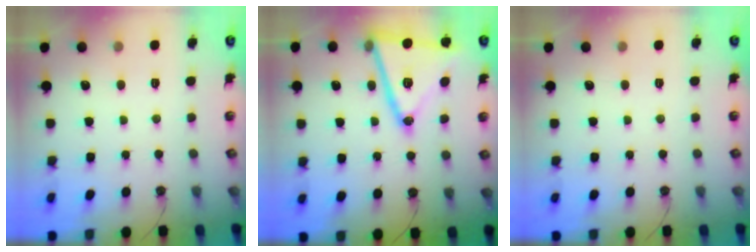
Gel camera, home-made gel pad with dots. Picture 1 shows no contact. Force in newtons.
{"total": 22.3, "press": 22.1, "slide": 3.4}
{"total": 0.0}